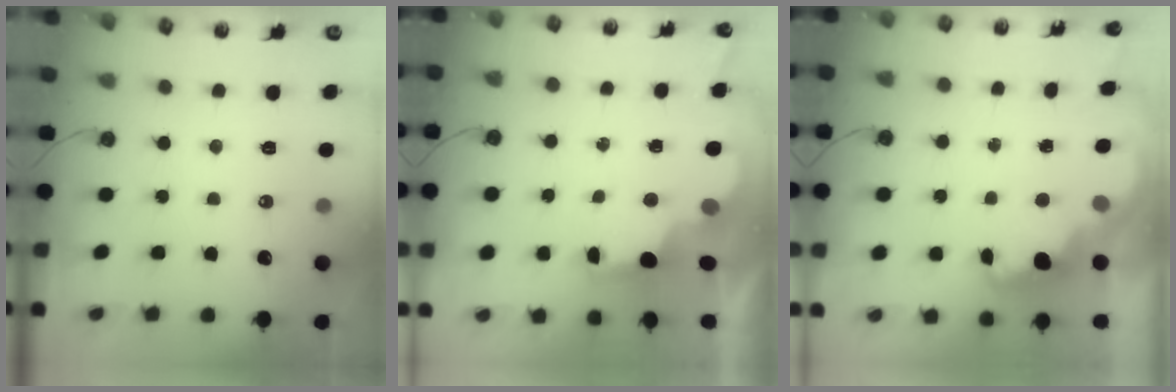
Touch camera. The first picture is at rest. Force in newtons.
{"total": 2.8, "press": 2.7, "slide": 0.9}
{"total": 2.6, "press": 2.5, "slide": 0.7}